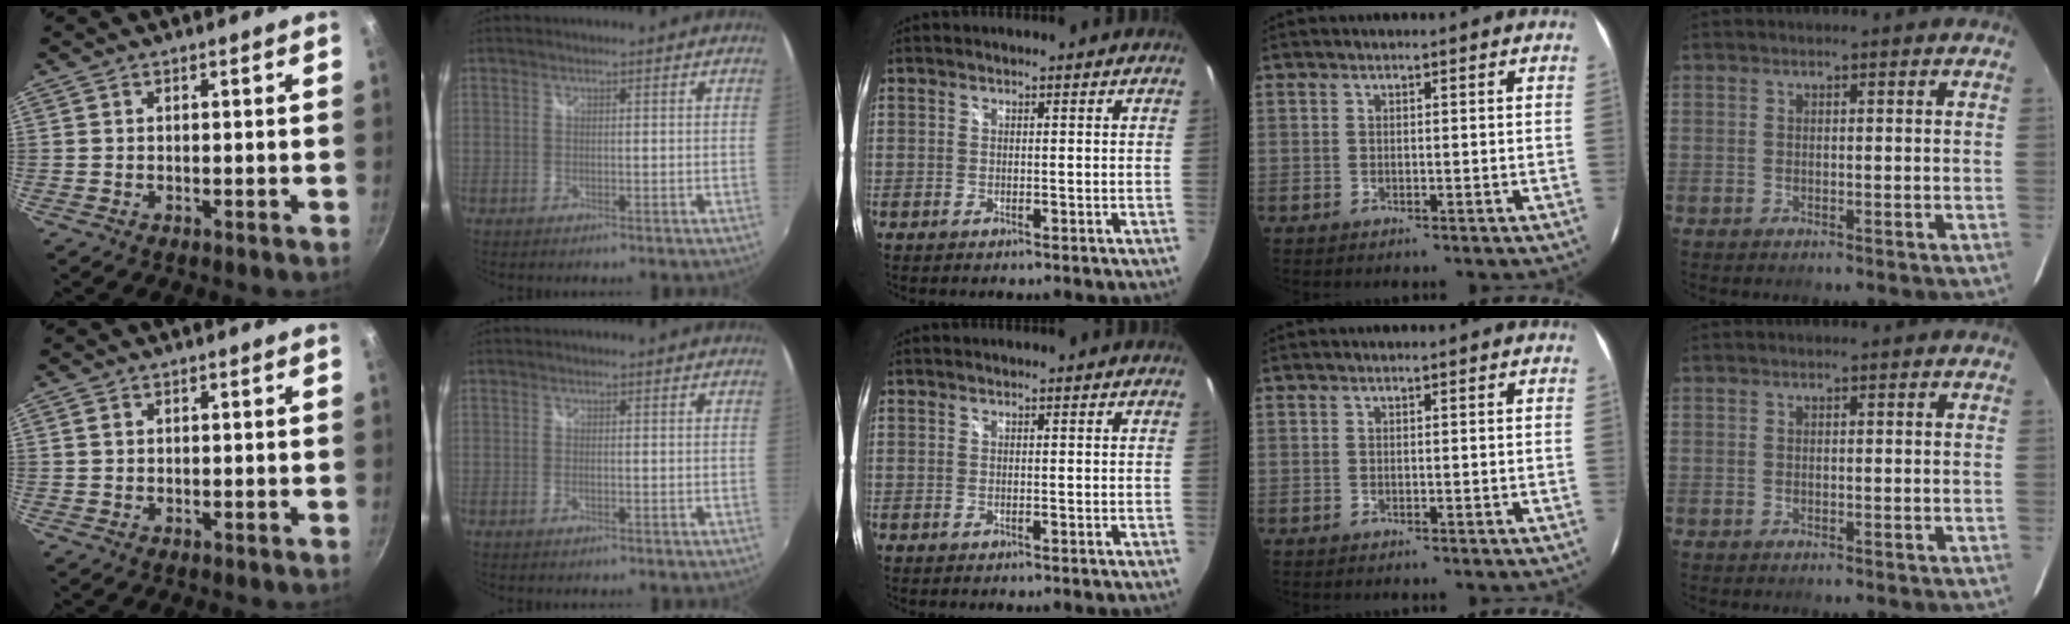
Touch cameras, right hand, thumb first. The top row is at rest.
{"thumb": {"total": 1.2, "force": [0.5, 0.9, 0.7], "torque": [-0.011, 0.001, 0.008]}, "index": {"total": 0.9, "force": [-0.4, 0.4, 0.7], "torque": [-0.013, -0.001, -0.008]}}